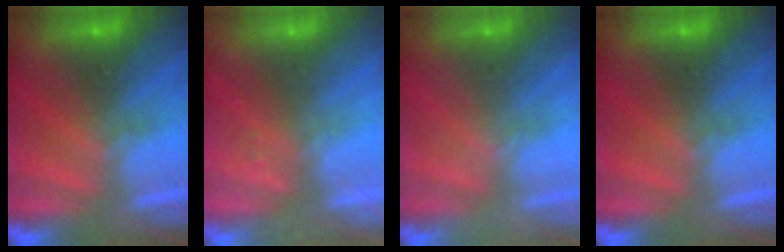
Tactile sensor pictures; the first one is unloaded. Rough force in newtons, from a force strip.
{"total": 2.2}
{"total": 2.3}
{"total": 0.0}